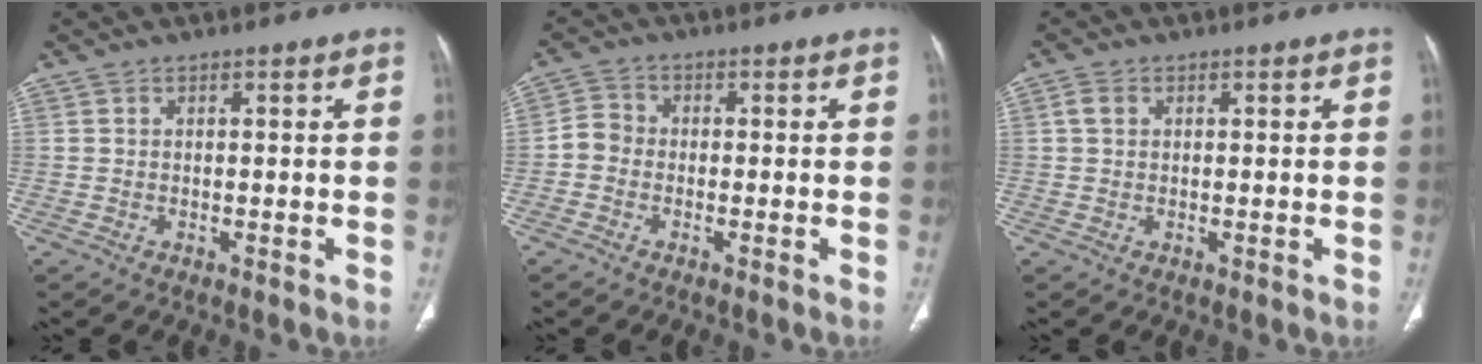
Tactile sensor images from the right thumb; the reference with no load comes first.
{"total": 3.2, "force": [-1.2, 2.5, 1.7], "torque": [-0.024, 0.010, -0.035]}
{"total": 1.7, "force": [0.5, 1.3, 1.0], "torque": [-0.020, 0.005, 0.009]}